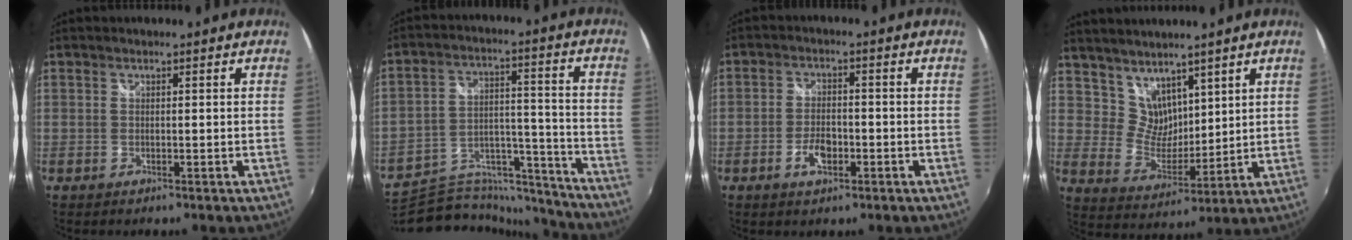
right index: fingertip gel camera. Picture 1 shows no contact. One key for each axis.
{"total": 19.8, "fx": -17.8, "fy": 7.0, "fz": 5.2, "tx": -0.098, "ty": 0.049, "tz": -0.259}
{"total": 4.8, "fx": -2.1, "fy": 2.6, "fz": 3.4, "tx": -0.072, "ty": 0.001, "tz": -0.036}
{"total": 8.1, "fx": 6.2, "fy": 4.5, "fz": 2.5, "tx": -0.039, "ty": 0.002, "tz": 0.127}